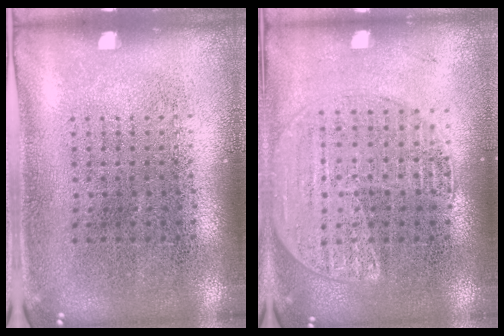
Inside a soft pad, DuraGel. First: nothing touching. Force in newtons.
{"total": 1.6, "press": 1.5, "slide": 0.4}